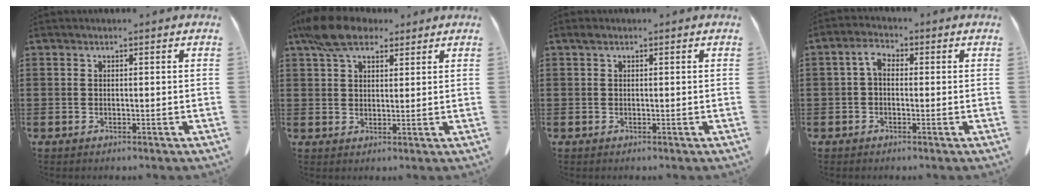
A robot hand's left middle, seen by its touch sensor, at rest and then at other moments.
{"total": 7.2, "force": [5.2, 3.2, 3.8], "torque": [-0.084, 0.000, 0.097]}
{"total": 0.6, "force": [0.2, 0.4, 0.4], "torque": [-0.010, 0.003, 0.005]}
{"total": 3.3, "force": [-0.2, 1.9, 2.7], "torque": [-0.066, 0.009, -0.008]}